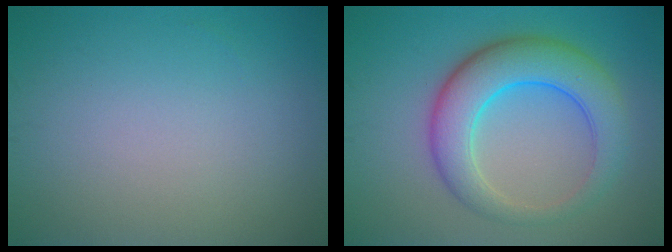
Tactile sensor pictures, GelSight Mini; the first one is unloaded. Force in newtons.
{"total": 7.1, "press": 7.1, "slide": 0.1}